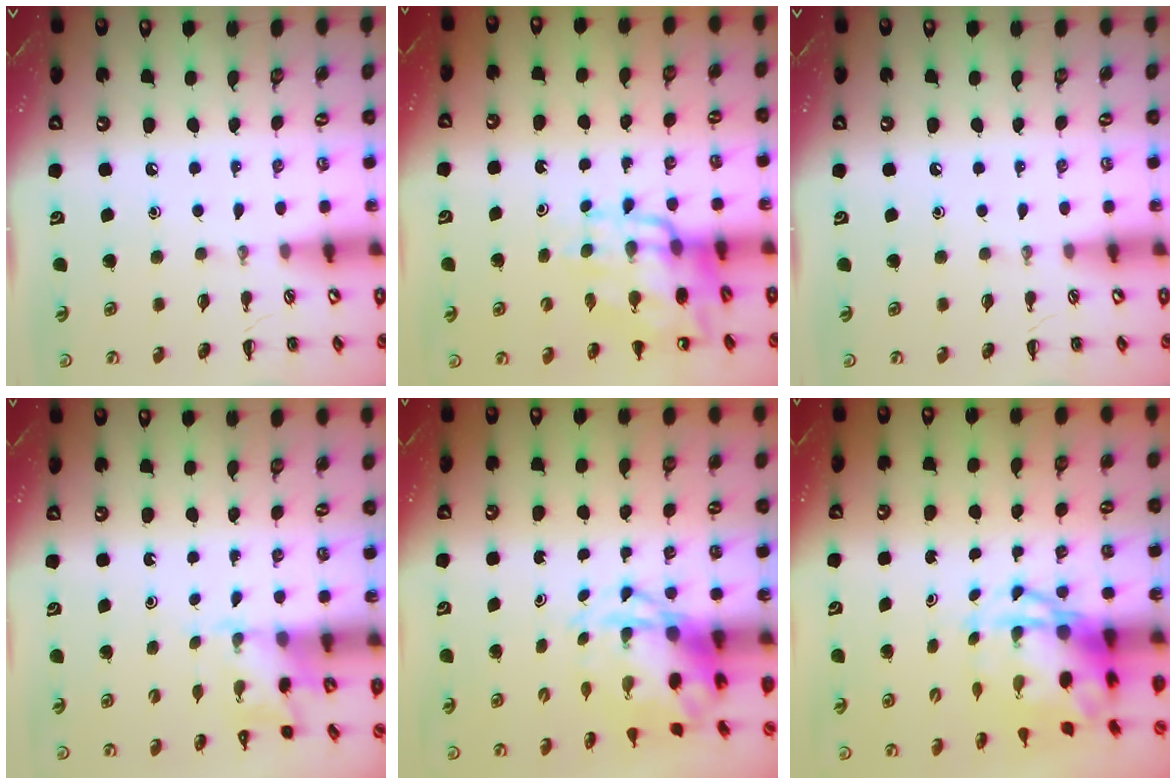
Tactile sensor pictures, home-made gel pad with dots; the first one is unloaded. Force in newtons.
{"total": 13.5, "press": 13.1, "slide": 3.4}
{"total": 0.0}
{"total": 1.9, "press": 1.8, "slide": 0.6}
{"total": 4.3, "press": 4.1, "slide": 1.1}
{"total": 4.8, "press": 4.6, "slide": 1.4}